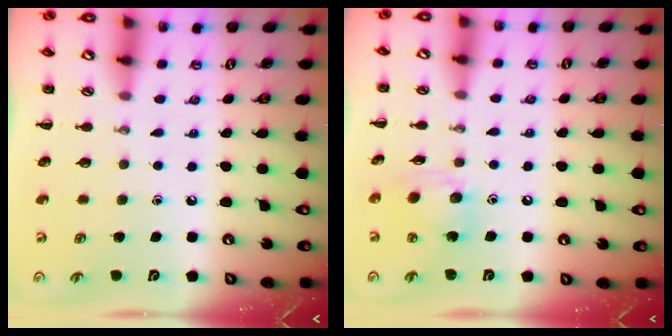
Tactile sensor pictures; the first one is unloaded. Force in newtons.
{"total": 9.1, "press": 9.1, "slide": 1.0}